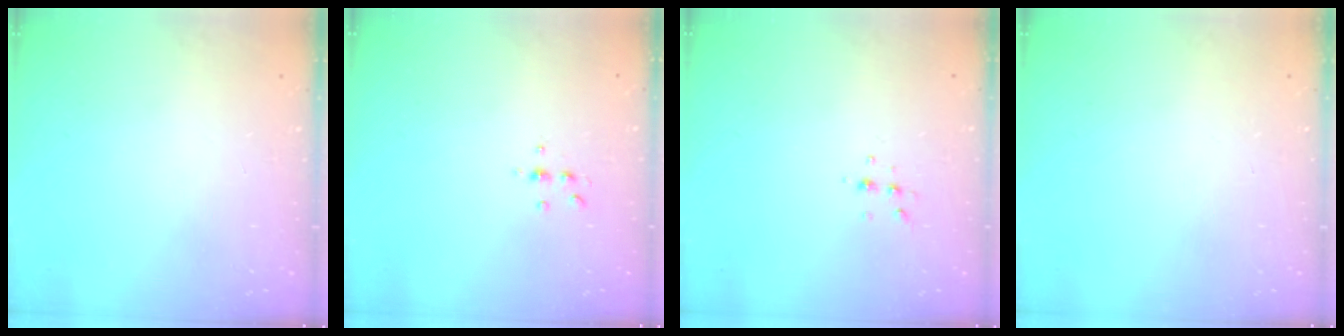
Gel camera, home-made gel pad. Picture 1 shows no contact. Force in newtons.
{"total": 4.2, "press": 4.1, "slide": 0.5}
{"total": 3.9, "press": 3.8, "slide": 1.2}
{"total": 0.0}